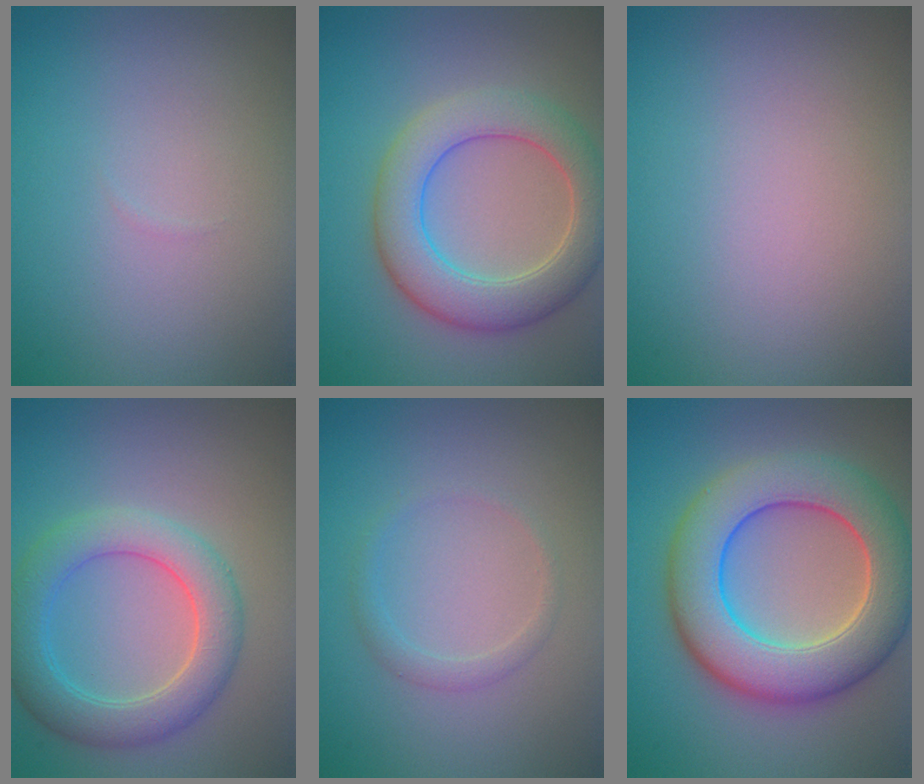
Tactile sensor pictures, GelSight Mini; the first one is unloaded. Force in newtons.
{"total": 6.3, "press": 6.3, "slide": 0.3}
{"total": 0.0}
{"total": 5.2, "press": 5.2, "slide": 0.5}
{"total": 1.3, "press": 1.3, "slide": 0.1}
{"total": 10.1, "press": 10.1, "slide": 0.4}